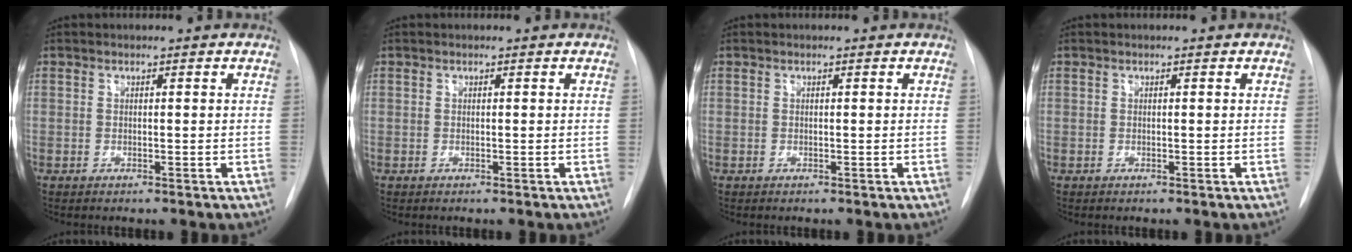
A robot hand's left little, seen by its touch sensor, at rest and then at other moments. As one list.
[{"total": 0.0}, {"total": 0.0}, {"total": 0.0}]